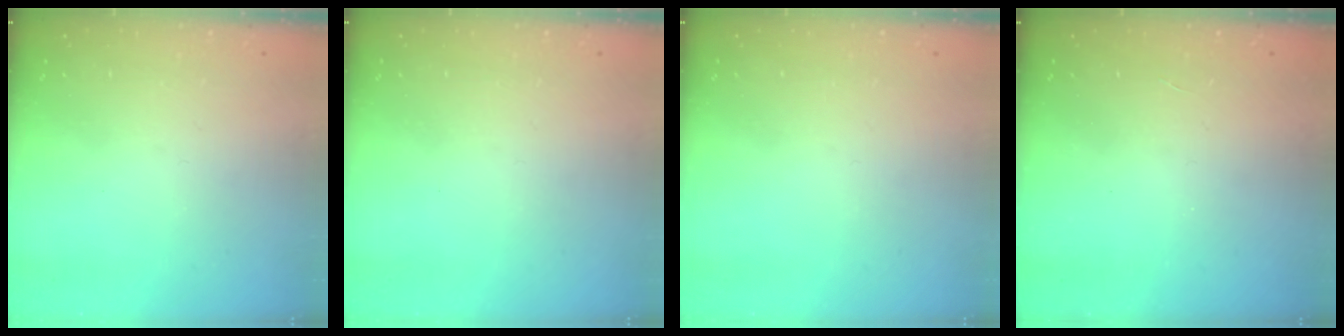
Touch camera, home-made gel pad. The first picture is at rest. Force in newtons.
{"total": 0.0}
{"total": 0.0}
{"total": 2.1, "press": 2.1, "slide": 0.4}